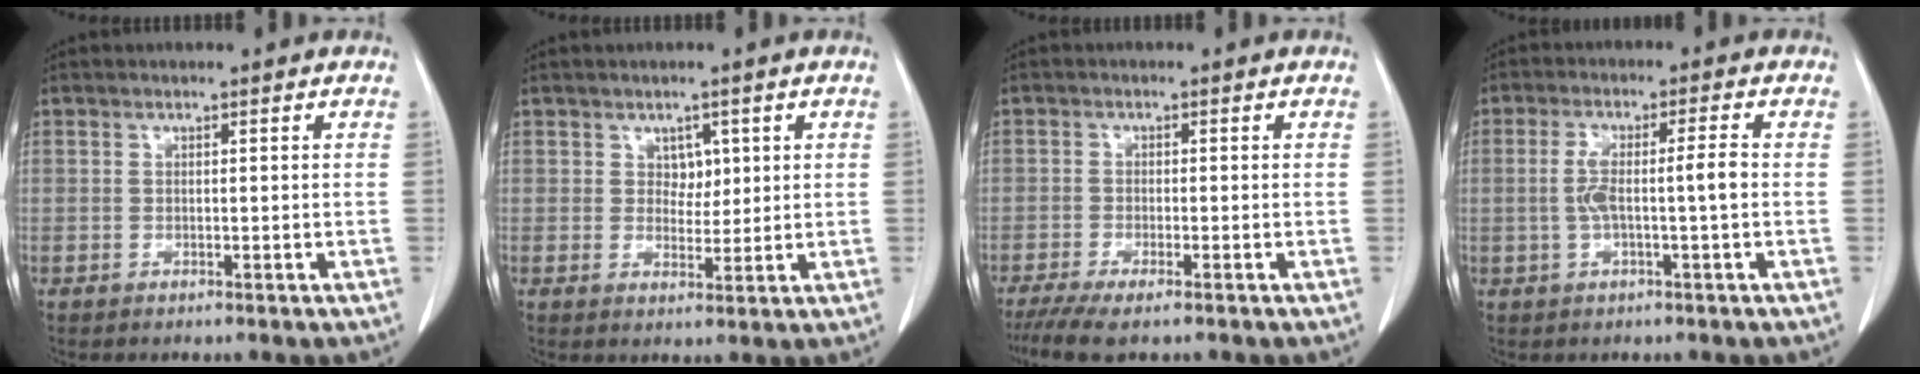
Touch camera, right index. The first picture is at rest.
{"total": 2.8, "force": [1.1, 2.0, 1.6], "torque": [-0.018, -0.001, 0.018]}
{"total": 6.2, "force": [-4.6, 1.0, 4.0], "torque": [-0.066, -0.015, -0.077]}
{"total": 5.5, "force": [-0.5, 0.2, 5.5], "torque": [-0.112, 0.015, -0.007]}